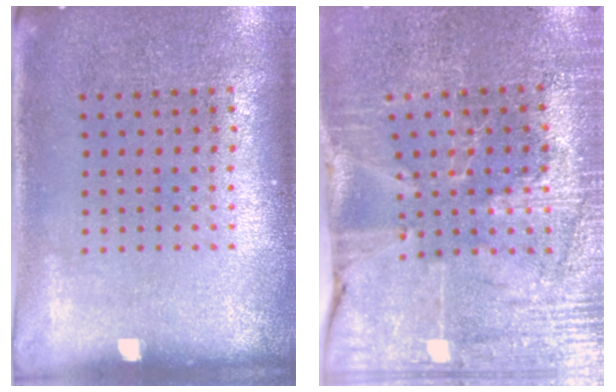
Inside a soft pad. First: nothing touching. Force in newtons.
{"total": 3.2, "press": 3.1, "slide": 0.4}